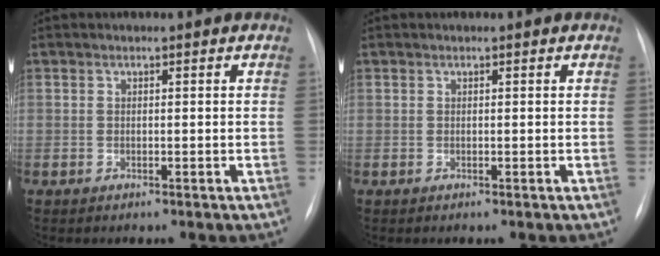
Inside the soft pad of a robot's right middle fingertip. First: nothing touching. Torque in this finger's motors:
{"motor_torque": [1.01, -1.13, 0.05, 0.01]}